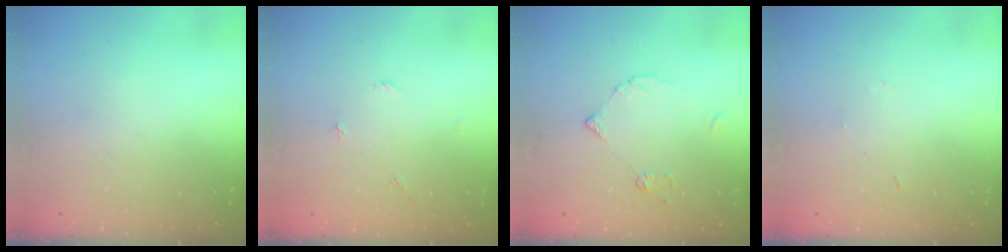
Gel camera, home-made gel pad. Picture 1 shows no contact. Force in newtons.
{"total": 1.5, "press": 1.5, "slide": 0.2}
{"total": 5.8, "press": 5.7, "slide": 0.7}
{"total": 2.4, "press": 2.4, "slide": 0.2}